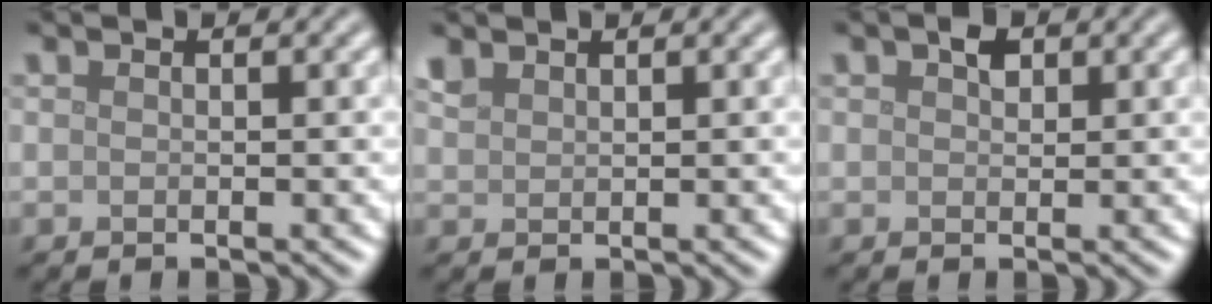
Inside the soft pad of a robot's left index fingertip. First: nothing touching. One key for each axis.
{"total": 1.2, "fx": 1.1, "fy": 0.5, "fz": 0.2, "tx": -0.010, "ty": 0.004, "tz": 0.028}
{"total": 1.5, "fx": 0.7, "fy": 0.9, "fz": 0.9, "tx": -0.014, "ty": 0.004, "tz": 0.010}